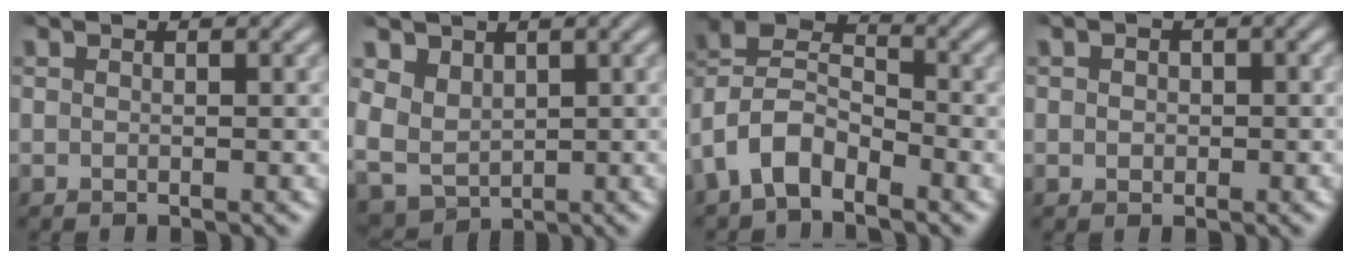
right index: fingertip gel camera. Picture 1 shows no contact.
{"total": 6.9, "force": [0.2, 6.3, 2.7], "torque": [-0.105, -0.045, 0.022]}
{"total": 8.6, "force": [0.7, 7.4, 4.4], "torque": [-0.126, -0.014, -0.002]}
{"total": 1.4, "force": [-0.1, 1.3, 0.4], "torque": [-0.008, 0.004, -0.005]}